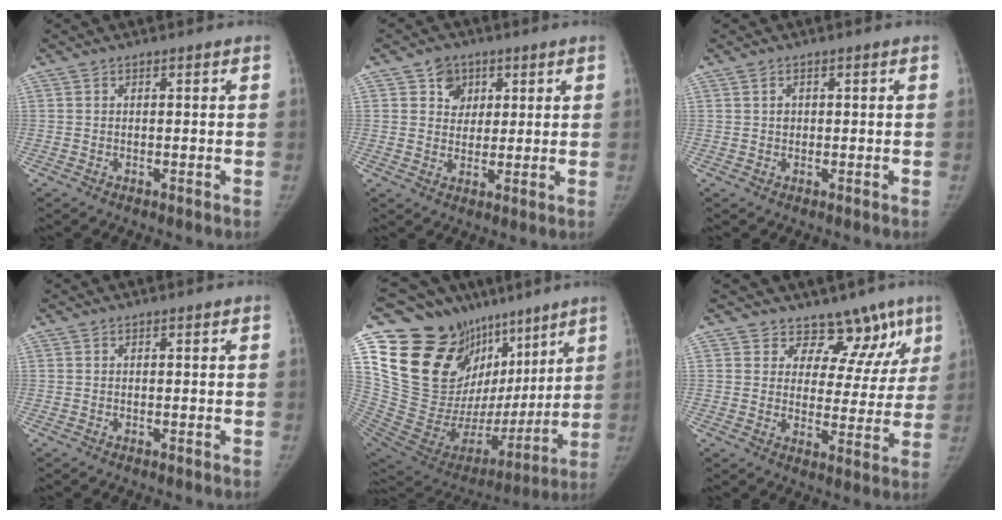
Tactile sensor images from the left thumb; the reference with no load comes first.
{"total": 5.6, "force": [2.4, 4.8, 1.6], "torque": [0.008, -0.005, 0.036]}
{"total": 1.2, "force": [0.4, 1.0, 0.5], "torque": [-0.003, 0.001, 0.006]}
{"total": 0.0}
{"total": 33.7, "force": [14.9, 20.8, 22.0], "torque": [-0.330, 0.000, 0.281]}
{"total": 11.6, "force": [8.8, 7.1, 2.6], "torque": [0.022, -0.046, 0.102]}